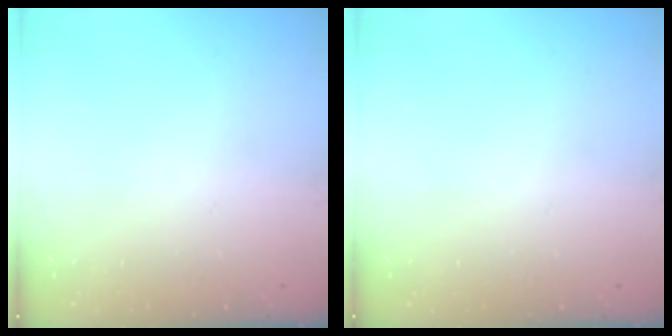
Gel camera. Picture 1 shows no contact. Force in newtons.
{"total": 0.0}